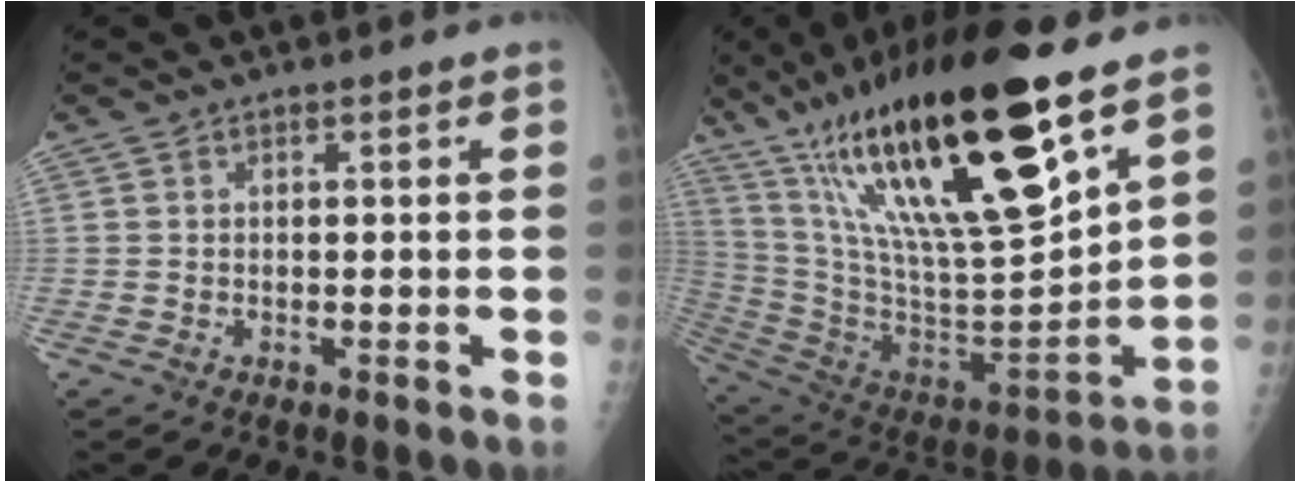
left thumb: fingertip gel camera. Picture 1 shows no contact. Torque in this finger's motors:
{"motor_torque": [1.38, 0.48, 2.77, 0.00, 0.33]}